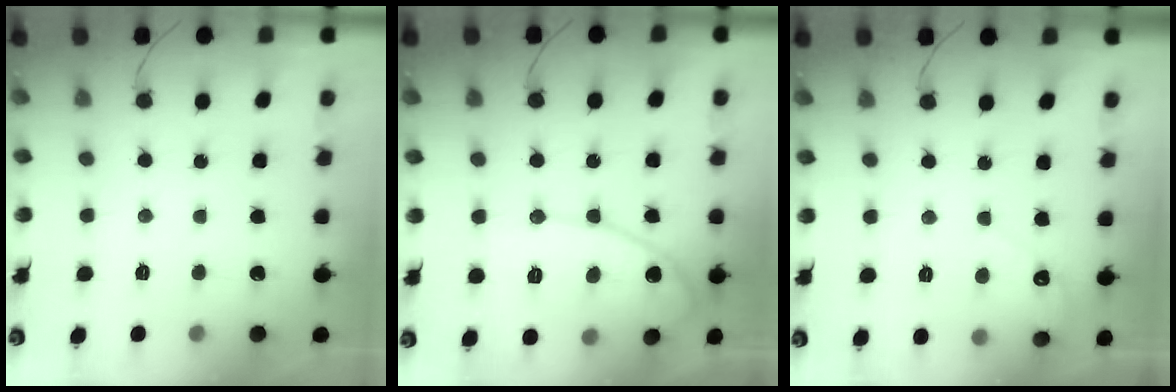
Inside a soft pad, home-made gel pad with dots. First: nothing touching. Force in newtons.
{"total": 11.5, "press": 11.5, "slide": 0.6}
{"total": 2.7, "press": 2.7, "slide": 0.2}